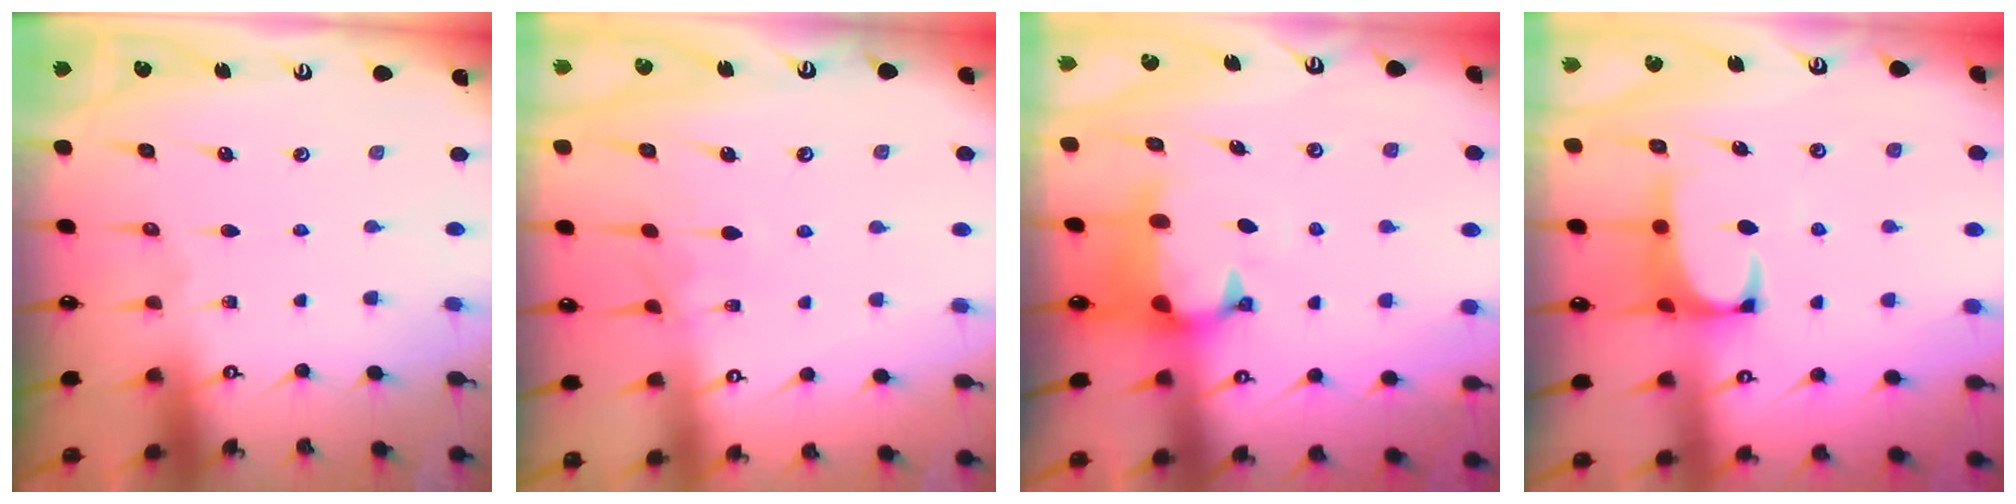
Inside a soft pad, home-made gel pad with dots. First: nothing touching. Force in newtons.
{"total": 1.4, "press": 1.3, "slide": 0.5}
{"total": 1.5, "press": 0.9, "slide": 1.2}
{"total": 1.7, "press": 1.5, "slide": 0.7}